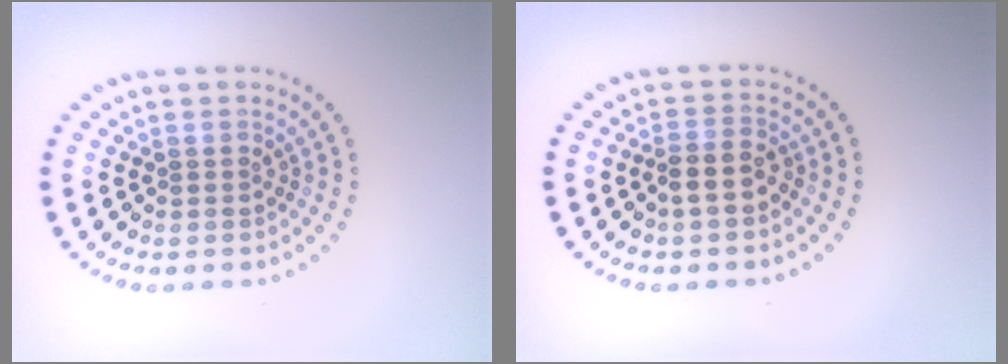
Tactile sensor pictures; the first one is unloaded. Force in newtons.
{"total": 2.5, "press": 2.2, "slide": 1.1}